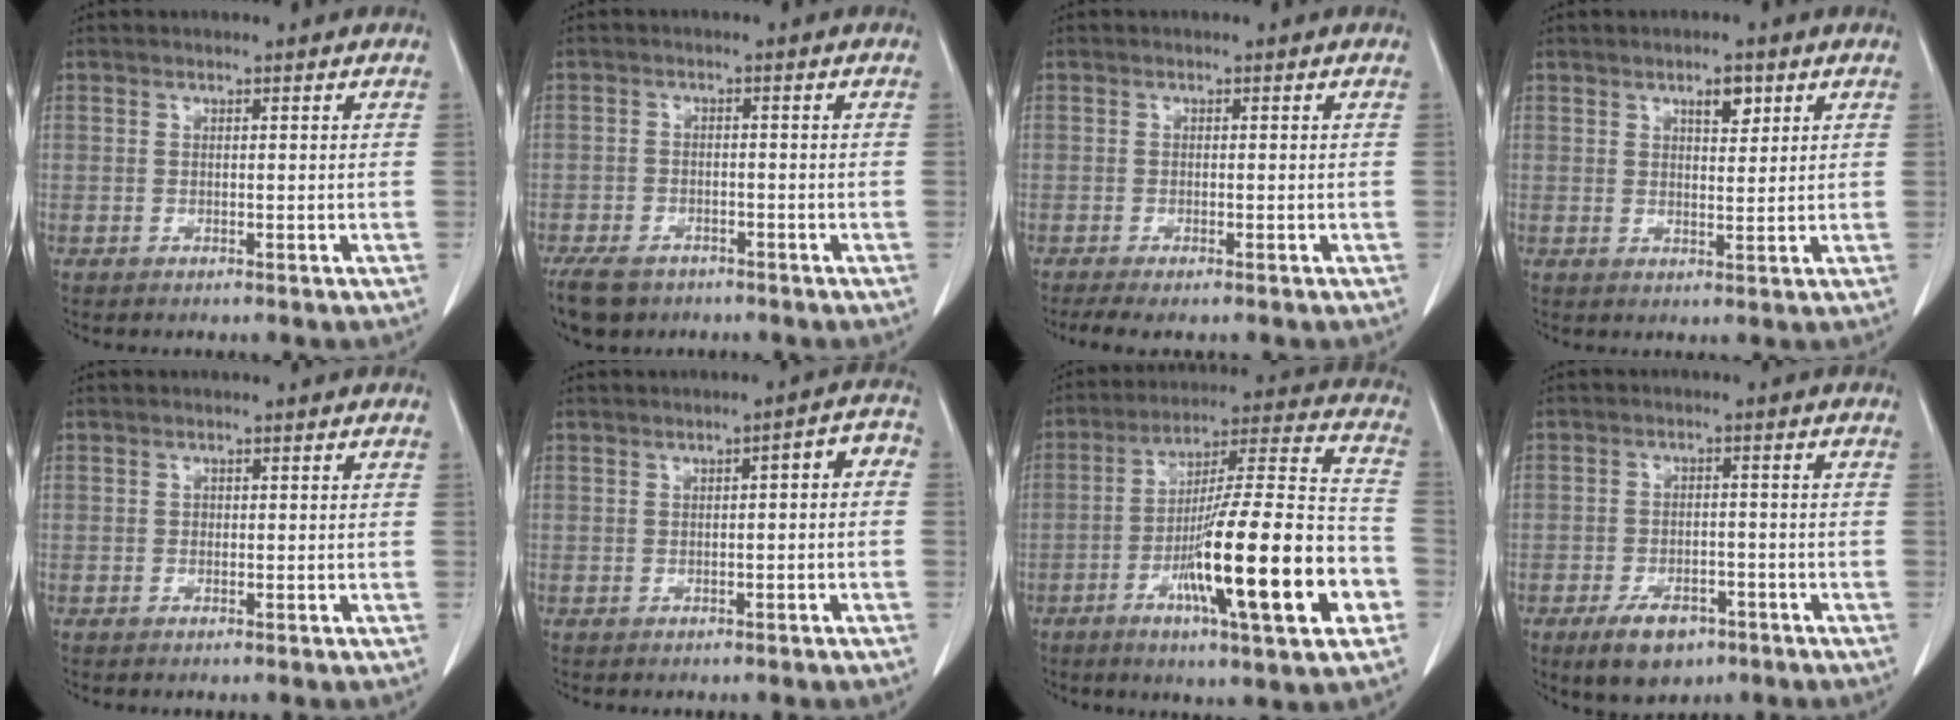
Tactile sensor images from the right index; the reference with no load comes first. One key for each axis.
{"total": 8.4, "fx": -5.9, "fy": 4.8, "fz": 3.6, "tx": -0.075, "ty": -0.006, "tz": -0.093}
{"total": 4.4, "fx": -2.8, "fy": 1.4, "fz": 3.1, "tx": -0.062, "ty": -0.008, "tz": -0.045}
{"total": 3.9, "fx": 2.0, "fy": 1.7, "fz": 2.9, "tx": -0.050, "ty": 0.000, "tz": 0.035}
{"total": 0.9, "fx": -0.1, "fy": 0.7, "fz": 0.5, "tx": -0.011, "ty": 0.007, "tz": -0.001}
{"total": 4.2, "fx": 0.0, "fy": 1.5, "fz": 3.9, "tx": -0.049, "ty": 0.031, "tz": -0.002}
{"total": 23.9, "fx": -8.0, "fy": 2.2, "fz": 22.4, "tx": -0.331, "ty": -0.008, "tz": -0.128}
{"total": 7.7, "fx": -4.7, "fy": 4.1, "fz": 4.5, "tx": -0.081, "ty": -0.003, "tz": -0.072}